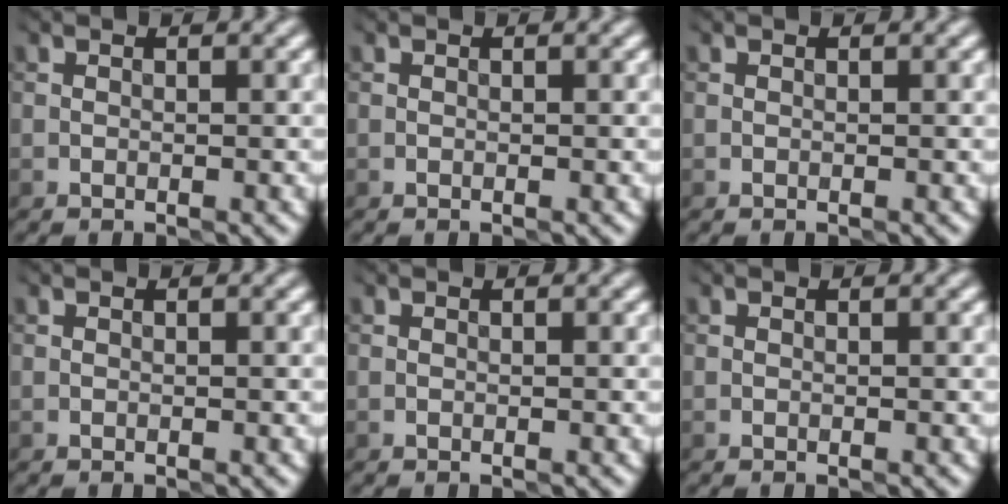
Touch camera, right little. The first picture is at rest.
{"total": 0.0}
{"total": 0.0}
{"total": 0.0}
{"total": 0.0}
{"total": 0.0}